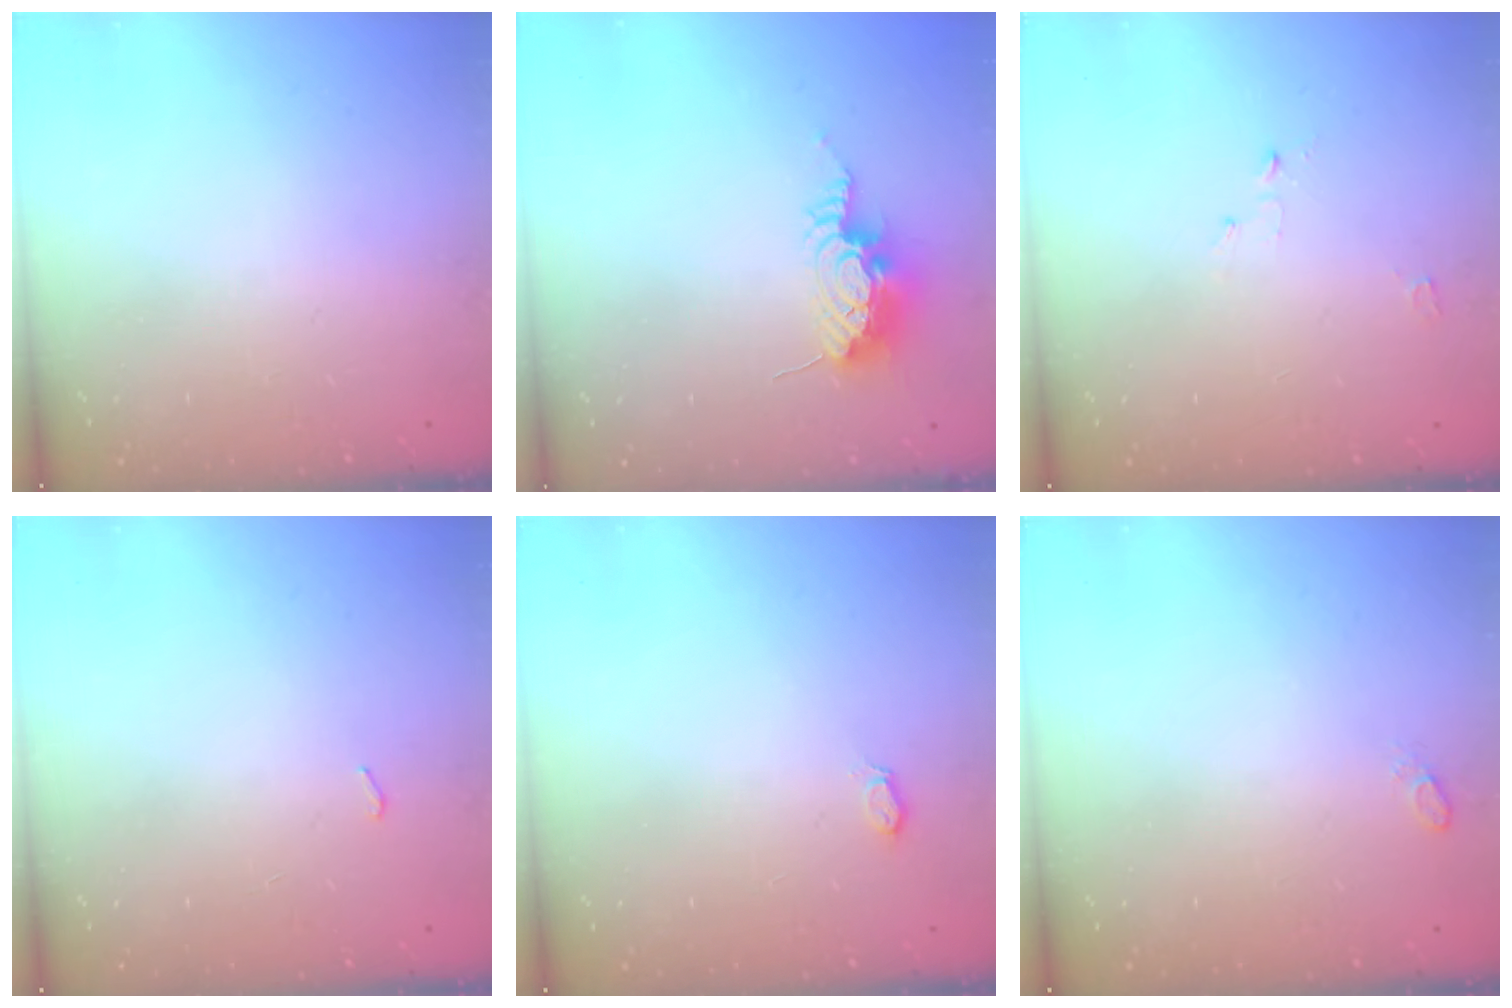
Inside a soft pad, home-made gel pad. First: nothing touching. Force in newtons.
{"total": 9.1, "press": 9.1, "slide": 1.0}
{"total": 2.7, "press": 2.6, "slide": 0.3}
{"total": 10.0, "press": 2.6, "slide": 9.7}
{"total": 3.3, "press": 3.3, "slide": 0.4}
{"total": 4.0, "press": 3.7, "slide": 1.5}